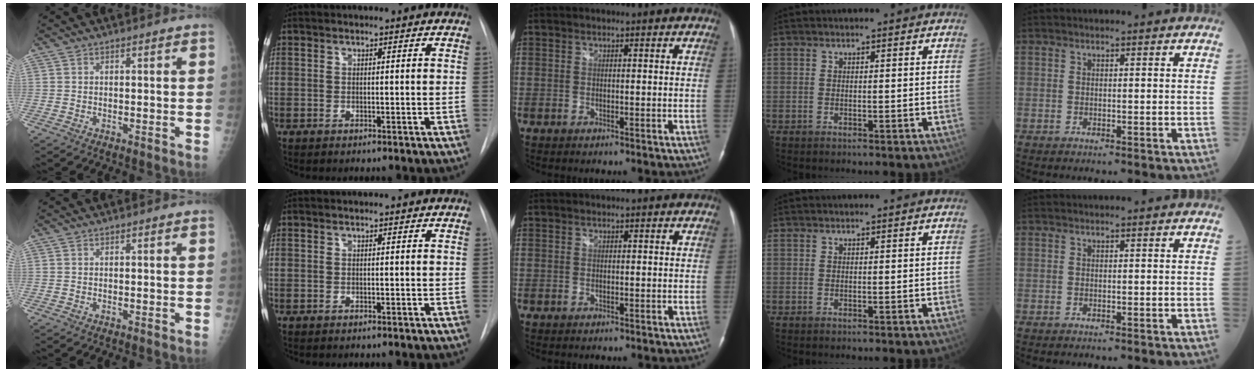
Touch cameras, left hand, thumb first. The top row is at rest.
{}